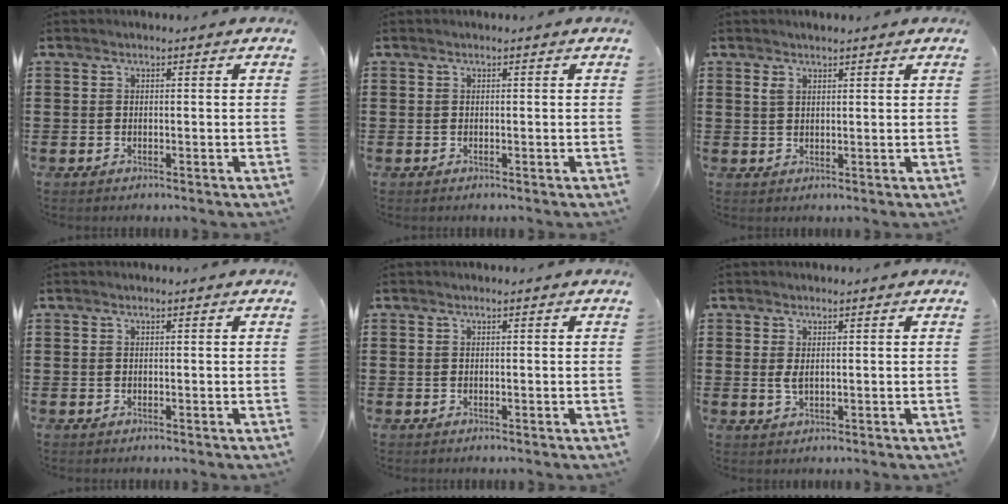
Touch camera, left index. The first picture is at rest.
{"total": 0.0}
{"total": 1.7, "force": [1.3, 0.7, 0.9], "torque": [-0.021, 0.002, 0.024]}
{"total": 0.0}
{"total": 0.0}
{"total": 1.8, "force": [0.4, 0.6, 1.7], "torque": [-0.041, 0.000, 0.004]}